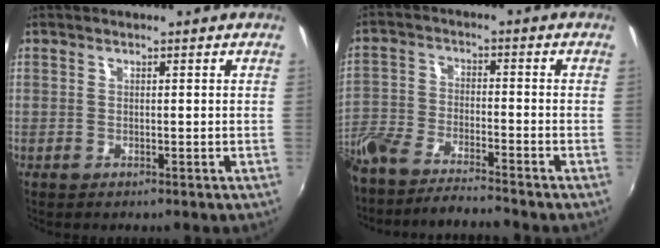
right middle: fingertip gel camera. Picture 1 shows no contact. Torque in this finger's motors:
{"motor_torque": [1.07, -1.07, 0.88, 0.21]}